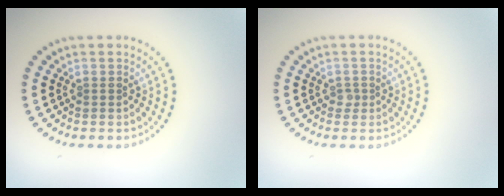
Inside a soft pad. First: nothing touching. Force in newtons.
{"total": 0.7, "press": 0.5, "slide": 0.5}